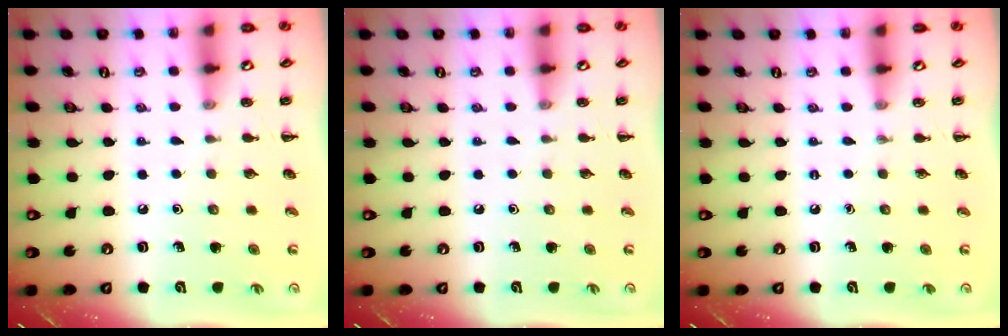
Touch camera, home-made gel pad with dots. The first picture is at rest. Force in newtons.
{"total": 0.0}
{"total": 0.0}